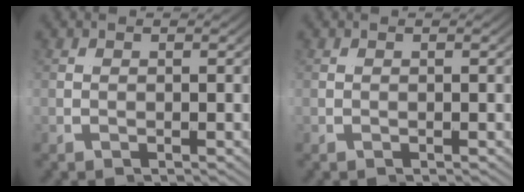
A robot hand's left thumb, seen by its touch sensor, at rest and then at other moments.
{"total": 0.0}